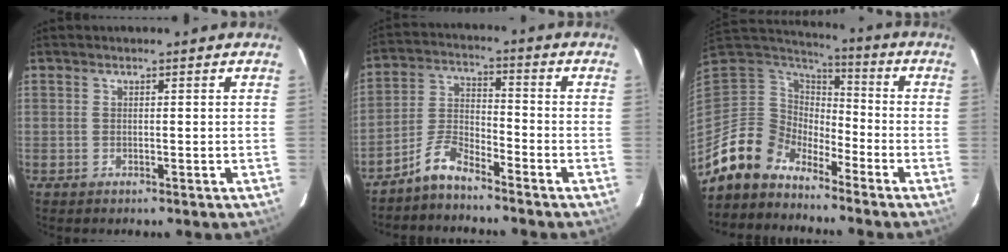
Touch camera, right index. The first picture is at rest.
{"total": 6.1, "force": [-5.2, 1.4, 2.7], "torque": [-0.070, 0.023, -0.111]}
{"total": 10.2, "force": [-8.7, 5.3, 0.5], "torque": [-0.030, 0.035, -0.178]}